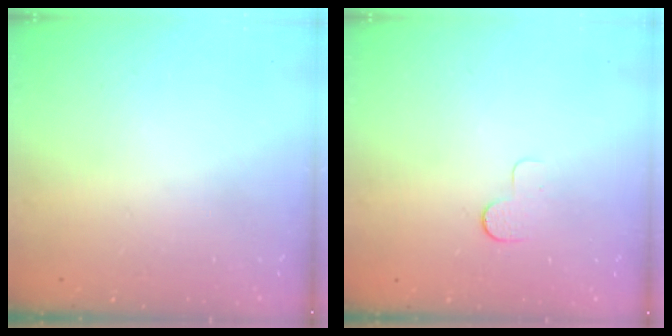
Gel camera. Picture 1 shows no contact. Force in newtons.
{"total": 3.9, "press": 3.9, "slide": 0.3}